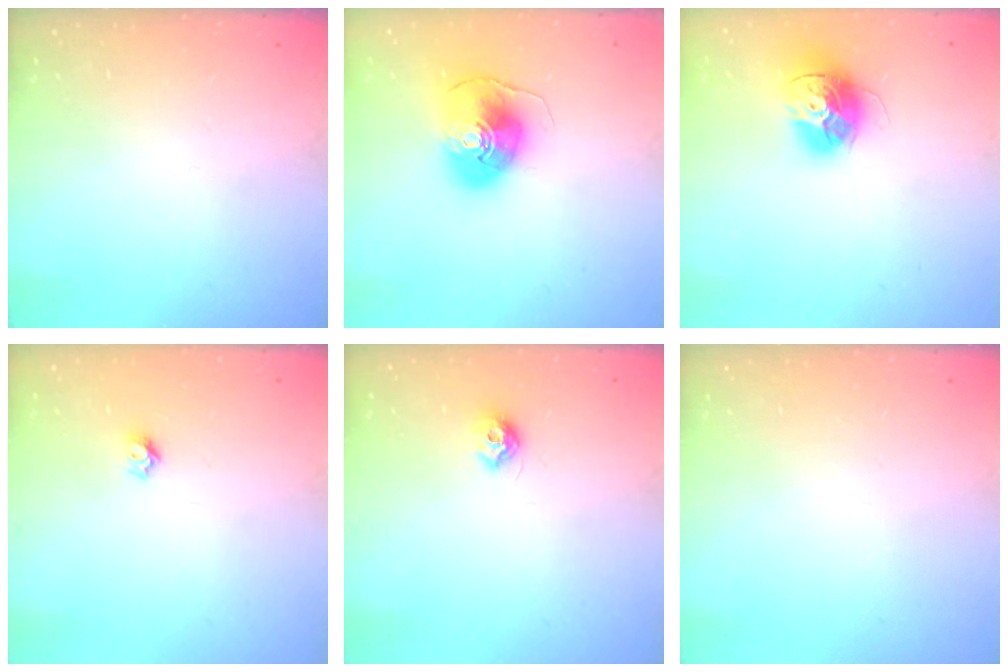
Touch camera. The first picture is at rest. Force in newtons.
{"total": 10.3, "press": 10.2, "slide": 1.5}
{"total": 13.7, "press": 13.7, "slide": 1.0}
{"total": 4.4, "press": 4.4, "slide": 0.4}
{"total": 7.2, "press": 7.2, "slide": 0.5}
{"total": 0.0}